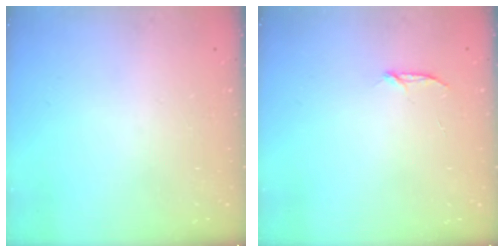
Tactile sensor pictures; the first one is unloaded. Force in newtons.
{"total": 3.1, "press": 3.1, "slide": 0.3}